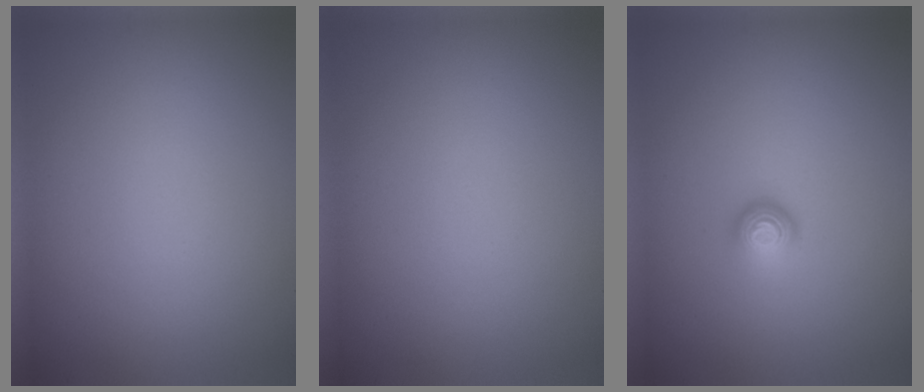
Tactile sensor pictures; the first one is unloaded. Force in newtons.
{"total": 0.0}
{"total": 1.6, "press": 1.0, "slide": 1.2}